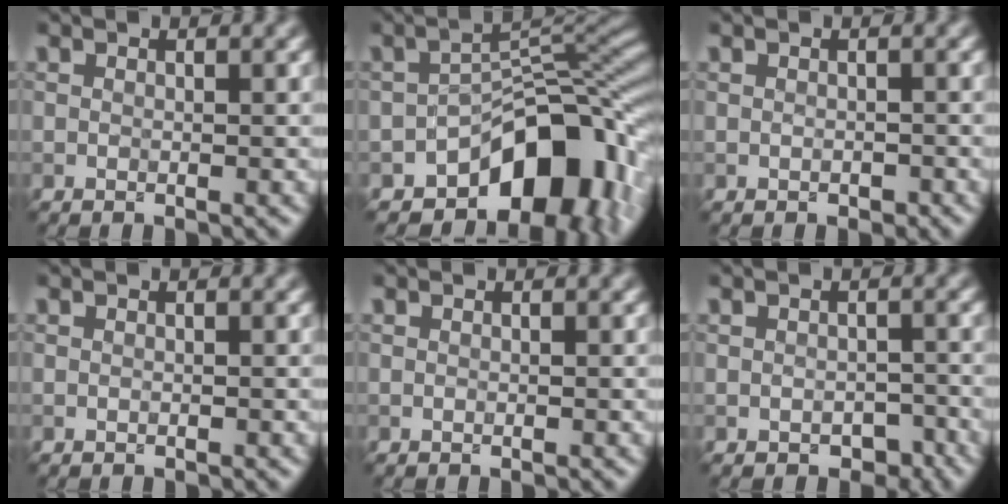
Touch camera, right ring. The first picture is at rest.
{"total": 11.8, "force": [-6.1, 6.6, 7.6], "torque": [-0.082, -0.005, -0.102]}
{"total": 0.7, "force": [-0.2, 0.6, 0.3], "torque": [-0.002, -0.002, -0.004]}
{"total": 0.0}
{"total": 0.0}
{"total": 2.0, "force": [-1.1, 1.3, 1.0], "torque": [-0.010, -0.003, -0.012]}